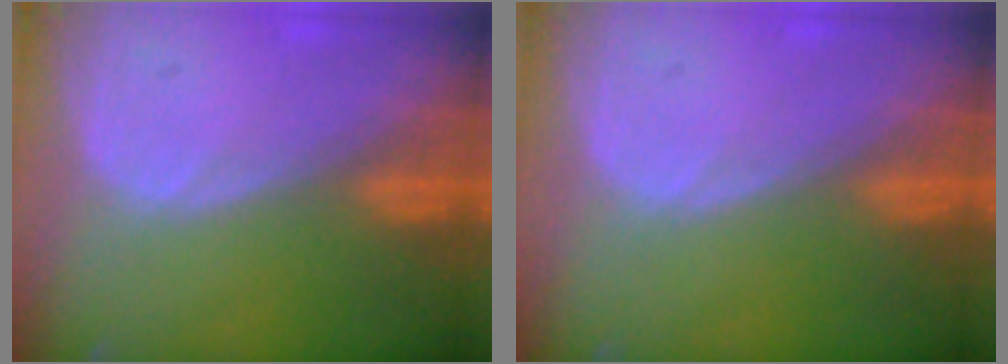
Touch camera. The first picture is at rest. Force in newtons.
{"total": 0.0}